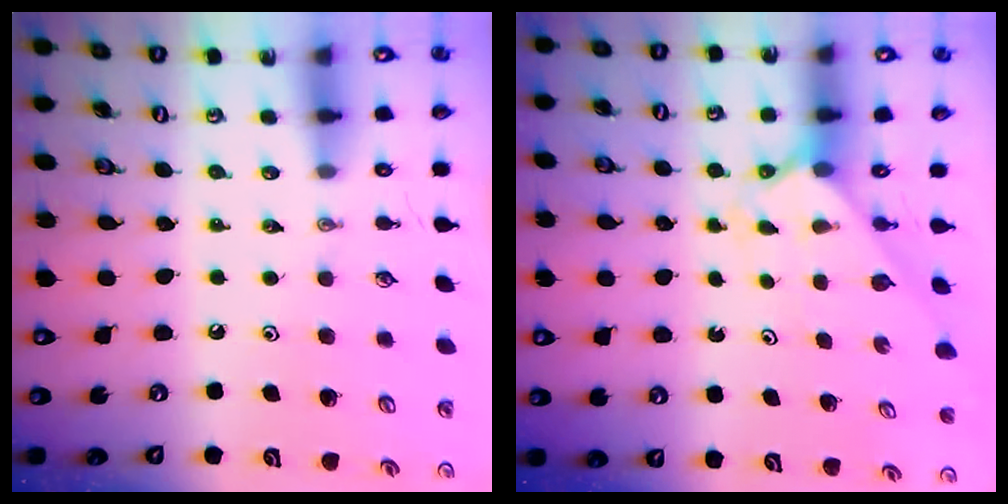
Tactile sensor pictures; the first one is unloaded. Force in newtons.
{"total": 2.1, "press": 2.1, "slide": 0.2}